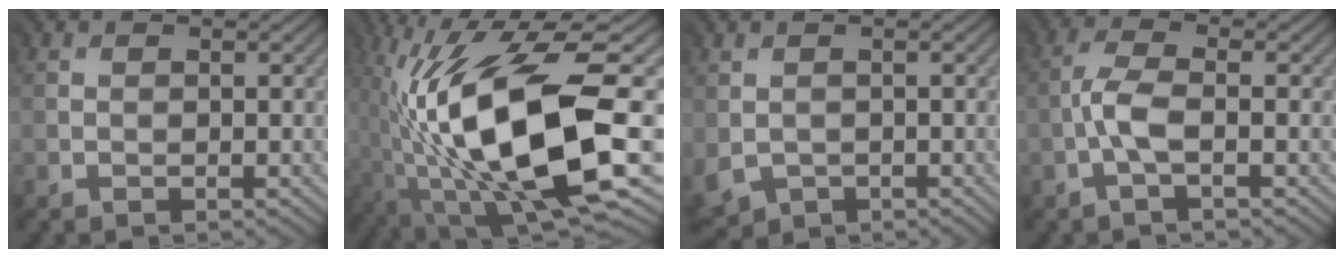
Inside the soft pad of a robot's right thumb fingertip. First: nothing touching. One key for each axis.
{"total": 15.4, "fx": -3.1, "fy": 5.0, "fz": 14.3, "tx": -0.279, "ty": 0.005, "tz": -0.052}
{"total": 2.8, "fx": -0.1, "fy": 2.6, "fz": 0.8, "tx": -0.046, "ty": -0.016, "tz": 0.005}
{"total": 2.8, "fx": -1.4, "fy": 0.4, "fz": 2.4, "tx": -0.060, "ty": 0.010, "tz": -0.033}